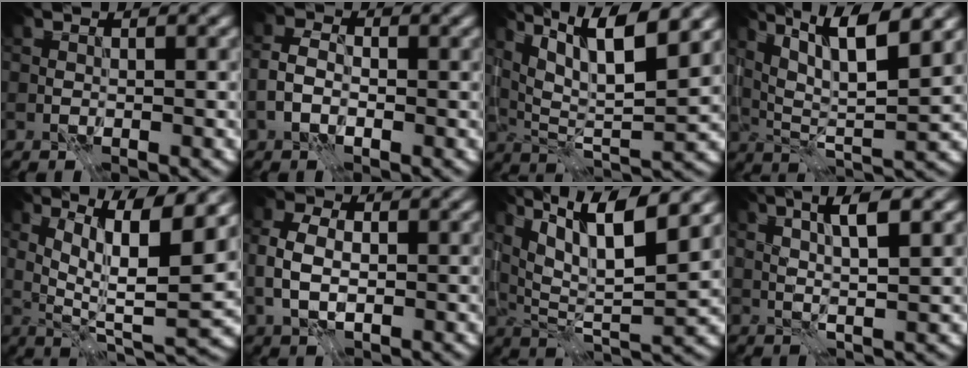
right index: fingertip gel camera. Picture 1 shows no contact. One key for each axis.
{"total": 2.4, "fx": -0.9, "fy": 1.5, "fz": 1.6, "tx": -0.031, "ty": 0.005, "tz": -0.026}
{"total": 9.9, "fx": 5.6, "fy": 2.4, "fz": 7.8, "tx": -0.138, "ty": 0.009, "tz": 0.088}
{"total": 8.8, "fx": 4.8, "fy": 1.9, "fz": 7.1, "tx": -0.126, "ty": 0.005, "tz": 0.078}
{"total": 10.5, "fx": 4.4, "fy": 2.2, "fz": 9.3, "tx": -0.149, "ty": 0.000, "tz": 0.083}
{"total": 3.7, "fx": -0.1, "fy": 2.4, "fz": 2.8, "tx": -0.063, "ty": 0.003, "tz": -0.004}
{"total": 11.2, "fx": 6.3, "fy": 2.9, "fz": 8.7, "tx": -0.151, "ty": 0.013, "tz": 0.092}
{"total": 4.4, "fx": 1.7, "fy": 0.8, "fz": 4.0, "tx": -0.071, "ty": 0.005, "tz": 0.030}